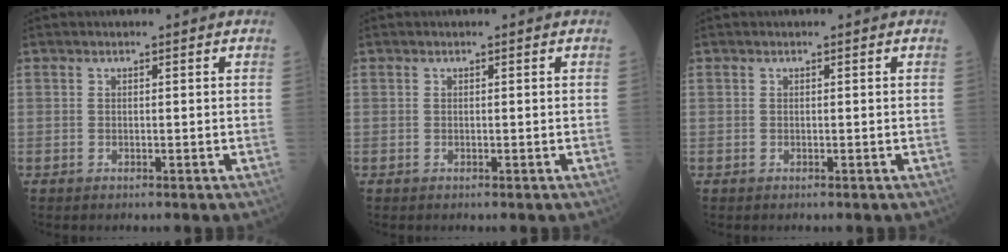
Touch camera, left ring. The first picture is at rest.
{"total": 0.0}
{"total": 0.0}